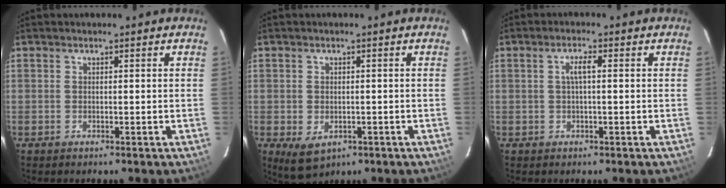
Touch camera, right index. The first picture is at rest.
{"total": 4.9, "force": [-1.5, 3.5, 3.0], "torque": [-0.056, -0.012, -0.016]}
{"total": 2.3, "force": [0.2, 0.3, 2.3], "torque": [-0.045, 0.006, 0.004]}